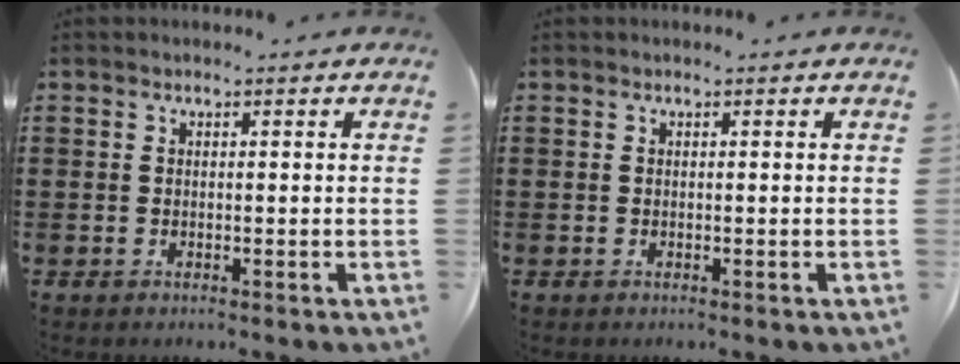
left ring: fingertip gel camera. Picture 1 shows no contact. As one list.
[{"total": 0.0}]